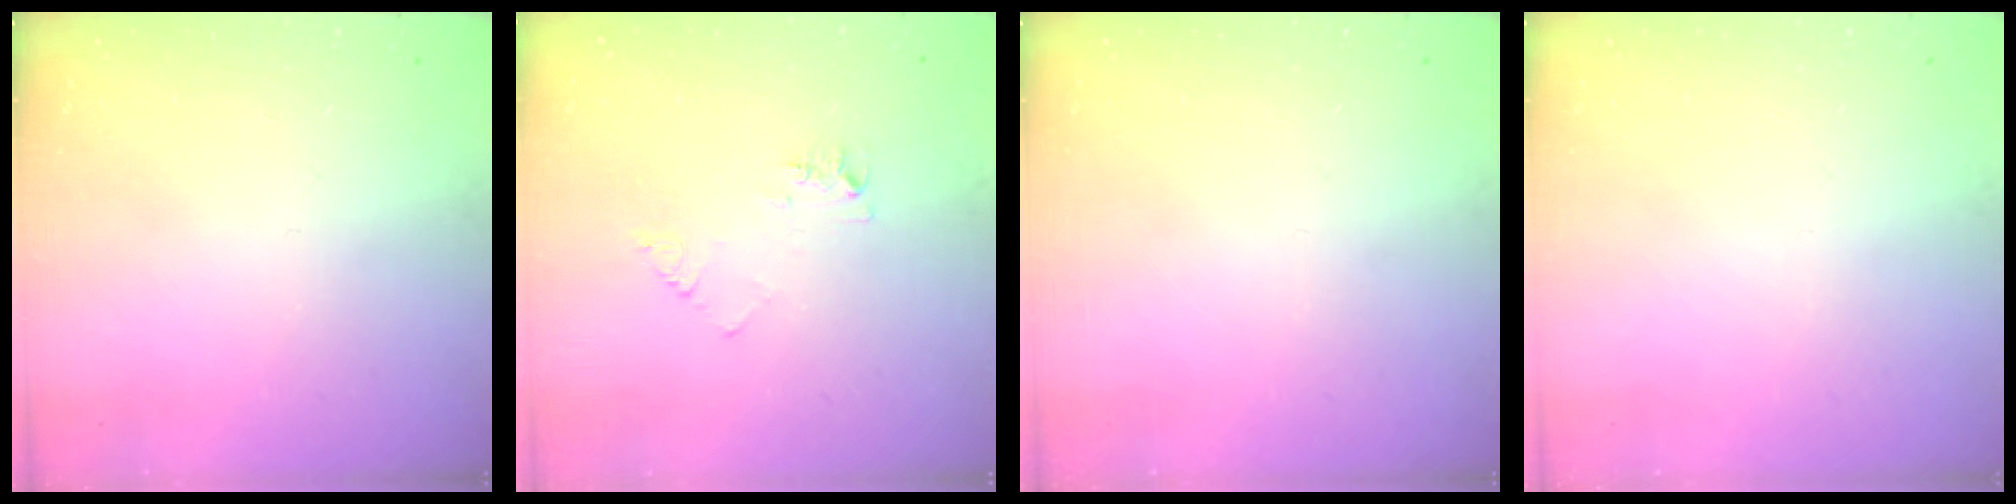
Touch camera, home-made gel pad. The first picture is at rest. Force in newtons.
{"total": 5.1, "press": 5.0, "slide": 0.5}
{"total": 0.0}
{"total": 0.0}